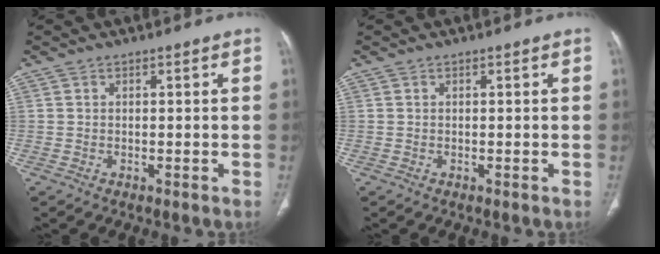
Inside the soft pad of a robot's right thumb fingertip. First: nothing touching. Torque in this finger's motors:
{"motor_torque": [0.04, 0.04, 0.00, 0.00, 0.02]}